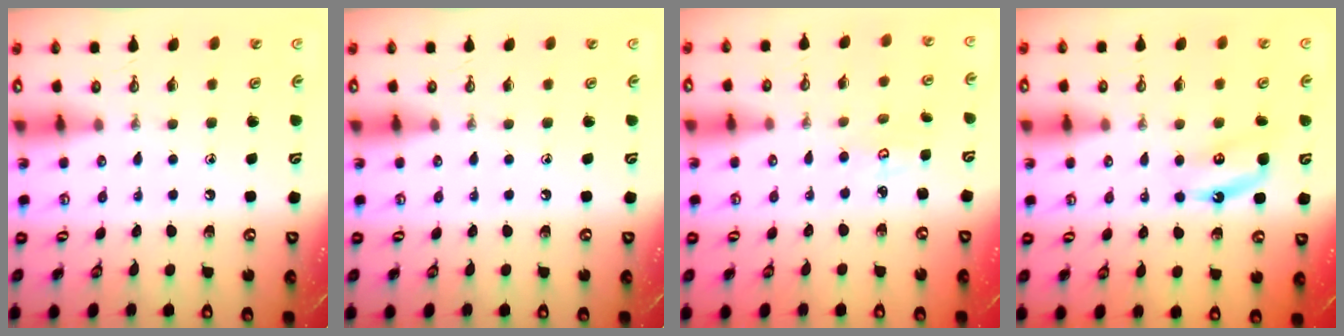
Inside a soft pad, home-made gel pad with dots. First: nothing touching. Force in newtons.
{"total": 0.0}
{"total": 2.8, "press": 2.8, "slide": 0.3}
{"total": 5.4, "press": 5.4, "slide": 0.7}